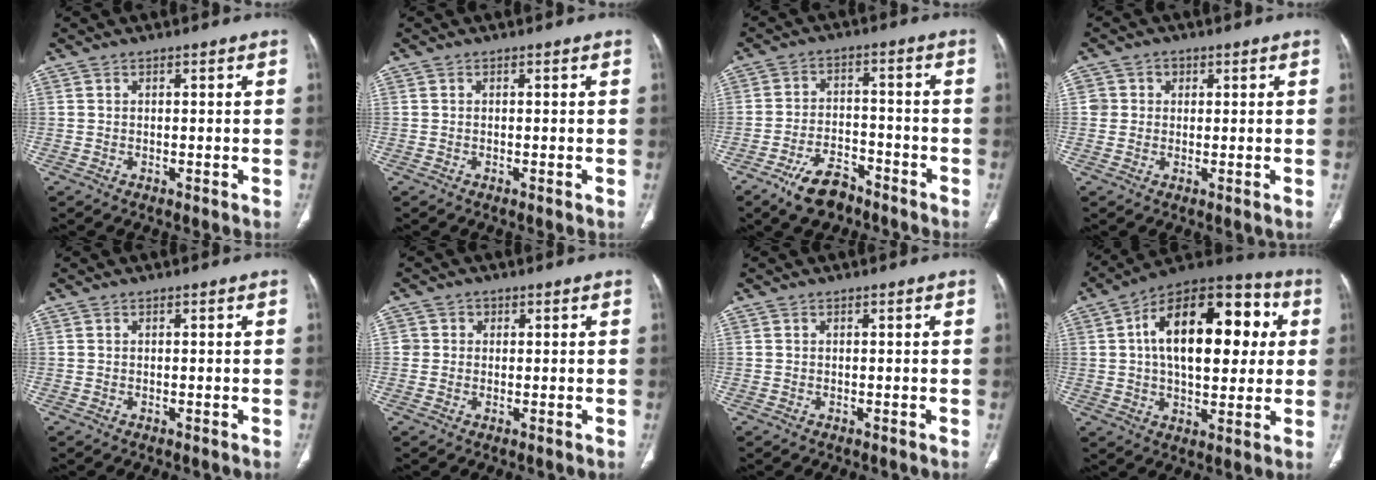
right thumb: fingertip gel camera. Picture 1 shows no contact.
{"total": 0.0}
{"total": 8.6, "force": [-6.1, 4.3, 4.3], "torque": [-0.068, 0.036, -0.107]}
{"total": 3.0, "force": [0.6, 2.9, 0.3], "torque": [0.018, 0.004, 0.006]}
{"total": 0.0}
{"total": 2.0, "force": [0.3, 2.0, 0.1], "torque": [0.014, 0.005, 0.000]}
{"total": 0.0}
{"total": 24.0, "force": [4.4, 13.0, 19.7], "torque": [-0.270, 0.026, 0.059]}